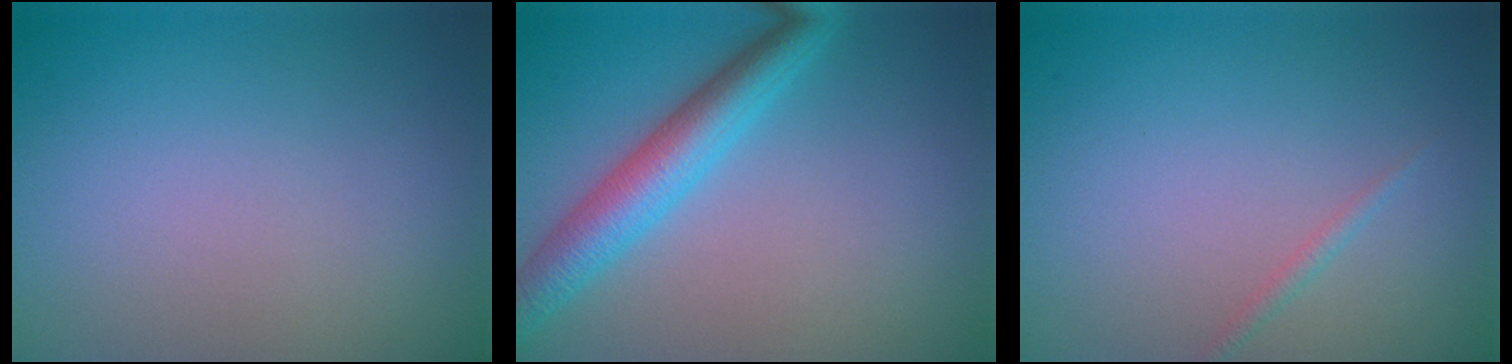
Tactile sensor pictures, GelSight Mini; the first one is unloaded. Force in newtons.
{"total": 4.8, "press": 4.8, "slide": 0.1}
{"total": 0.7, "press": 0.7, "slide": 0.1}